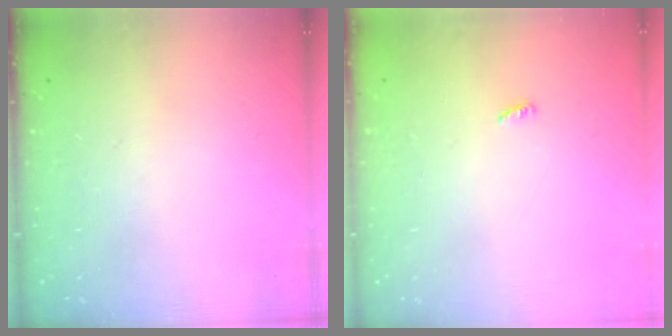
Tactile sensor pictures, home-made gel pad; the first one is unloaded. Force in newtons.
{"total": 2.3, "press": 2.3, "slide": 0.2}